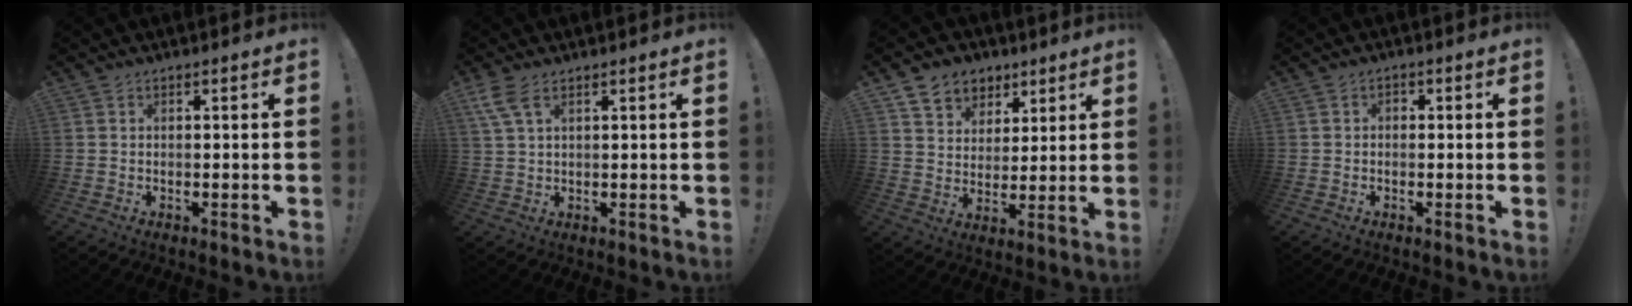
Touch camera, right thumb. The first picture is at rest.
{"total": 5.5, "force": [3.0, 2.1, 4.1], "torque": [-0.087, -0.002, 0.060]}
{"total": 8.6, "force": [5.2, 6.8, 1.2], "torque": [-0.011, -0.040, 0.102]}
{"total": 1.4, "force": [-0.8, 0.9, 0.7], "torque": [-0.011, 0.004, -0.014]}